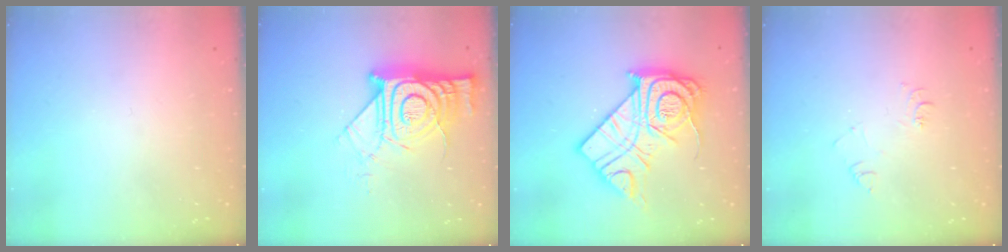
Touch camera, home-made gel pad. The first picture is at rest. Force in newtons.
{"total": 17.6, "press": 17.5, "slide": 1.3}
{"total": 20.5, "press": 20.4, "slide": 1.9}
{"total": 5.9, "press": 5.9, "slide": 0.7}